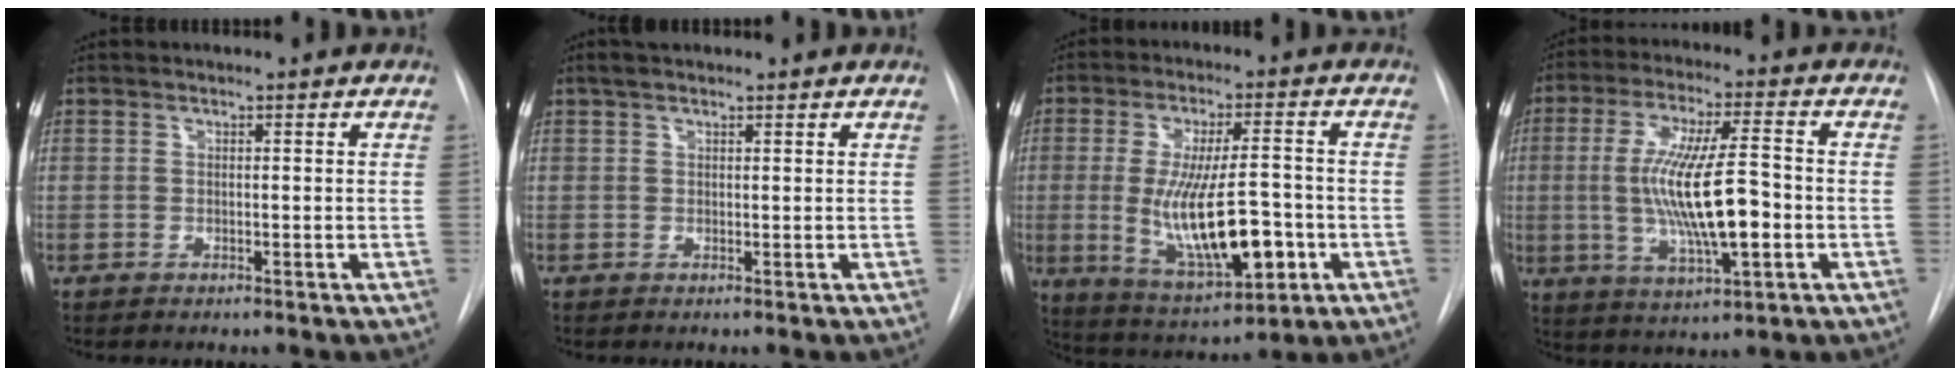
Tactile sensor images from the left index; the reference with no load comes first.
{"total": 2.0, "force": [1.5, 0.7, 1.2], "torque": [-0.025, 0.019, 0.027]}
{"total": 15.5, "force": [-3.0, 4.3, 14.5], "torque": [-0.263, -0.010, -0.036]}
{"total": 13.9, "force": [-1.7, 2.5, 13.6], "torque": [-0.261, -0.003, -0.026]}